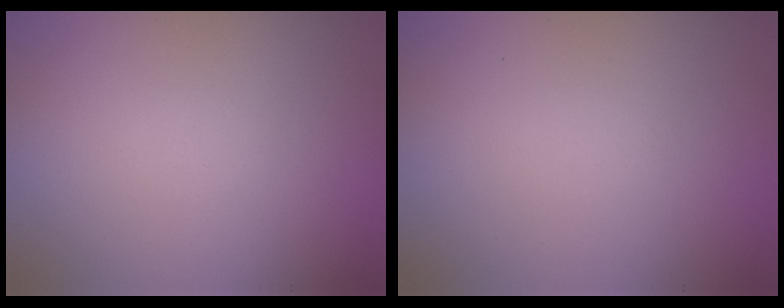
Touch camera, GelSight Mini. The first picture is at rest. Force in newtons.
{"total": 0.0}